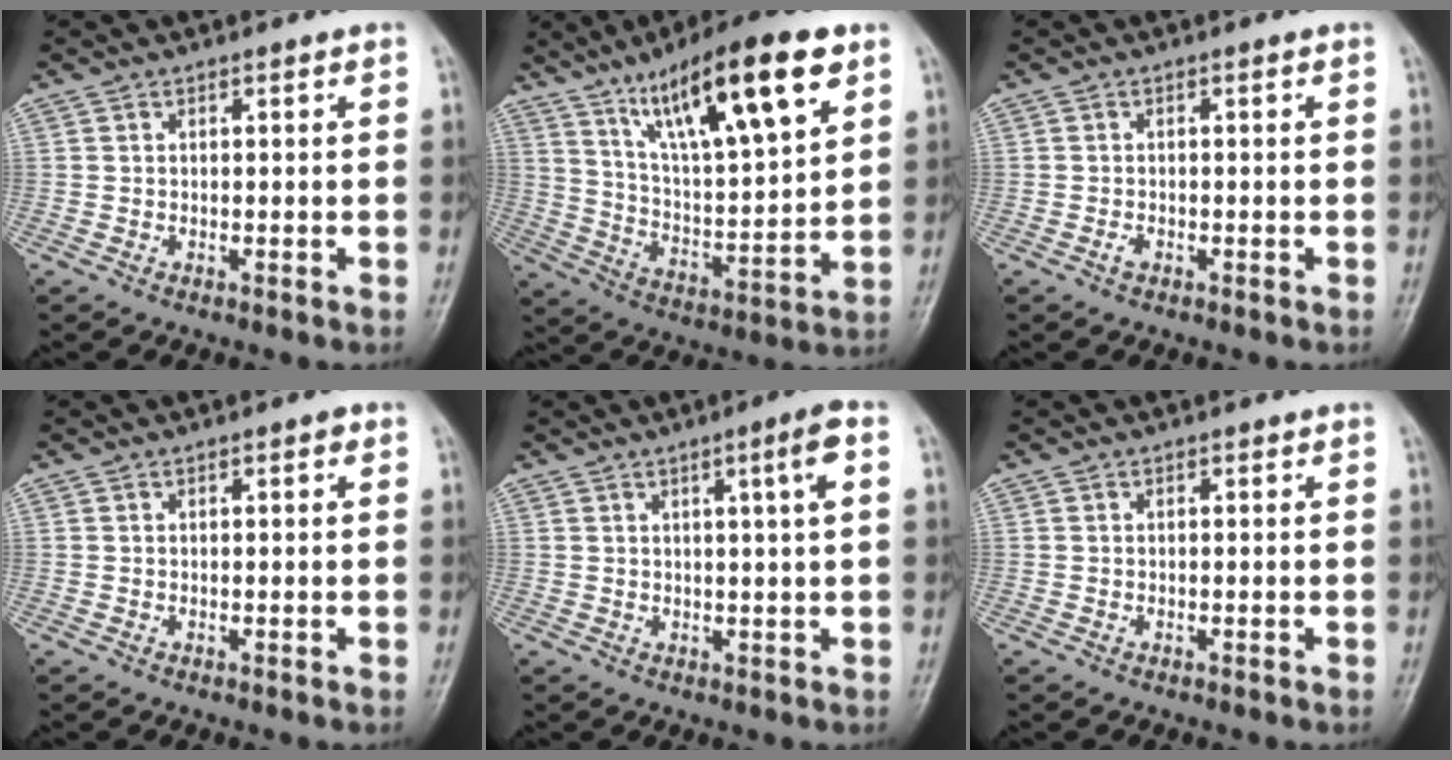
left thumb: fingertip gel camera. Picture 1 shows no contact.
{"total": 21.3, "force": [11.4, 5.2, 17.2], "torque": [-0.259, -0.033, 0.199]}
{"total": 1.1, "force": [-0.4, 0.5, 0.9], "torque": [-0.017, 0.006, -0.006]}
{"total": 0.9, "force": [0.3, 0.2, 0.8], "torque": [-0.013, 0.002, 0.002]}
{"total": 4.7, "force": [1.5, -0.2, 4.5], "torque": [-0.071, 0.001, 0.025]}
{"total": 0.0}